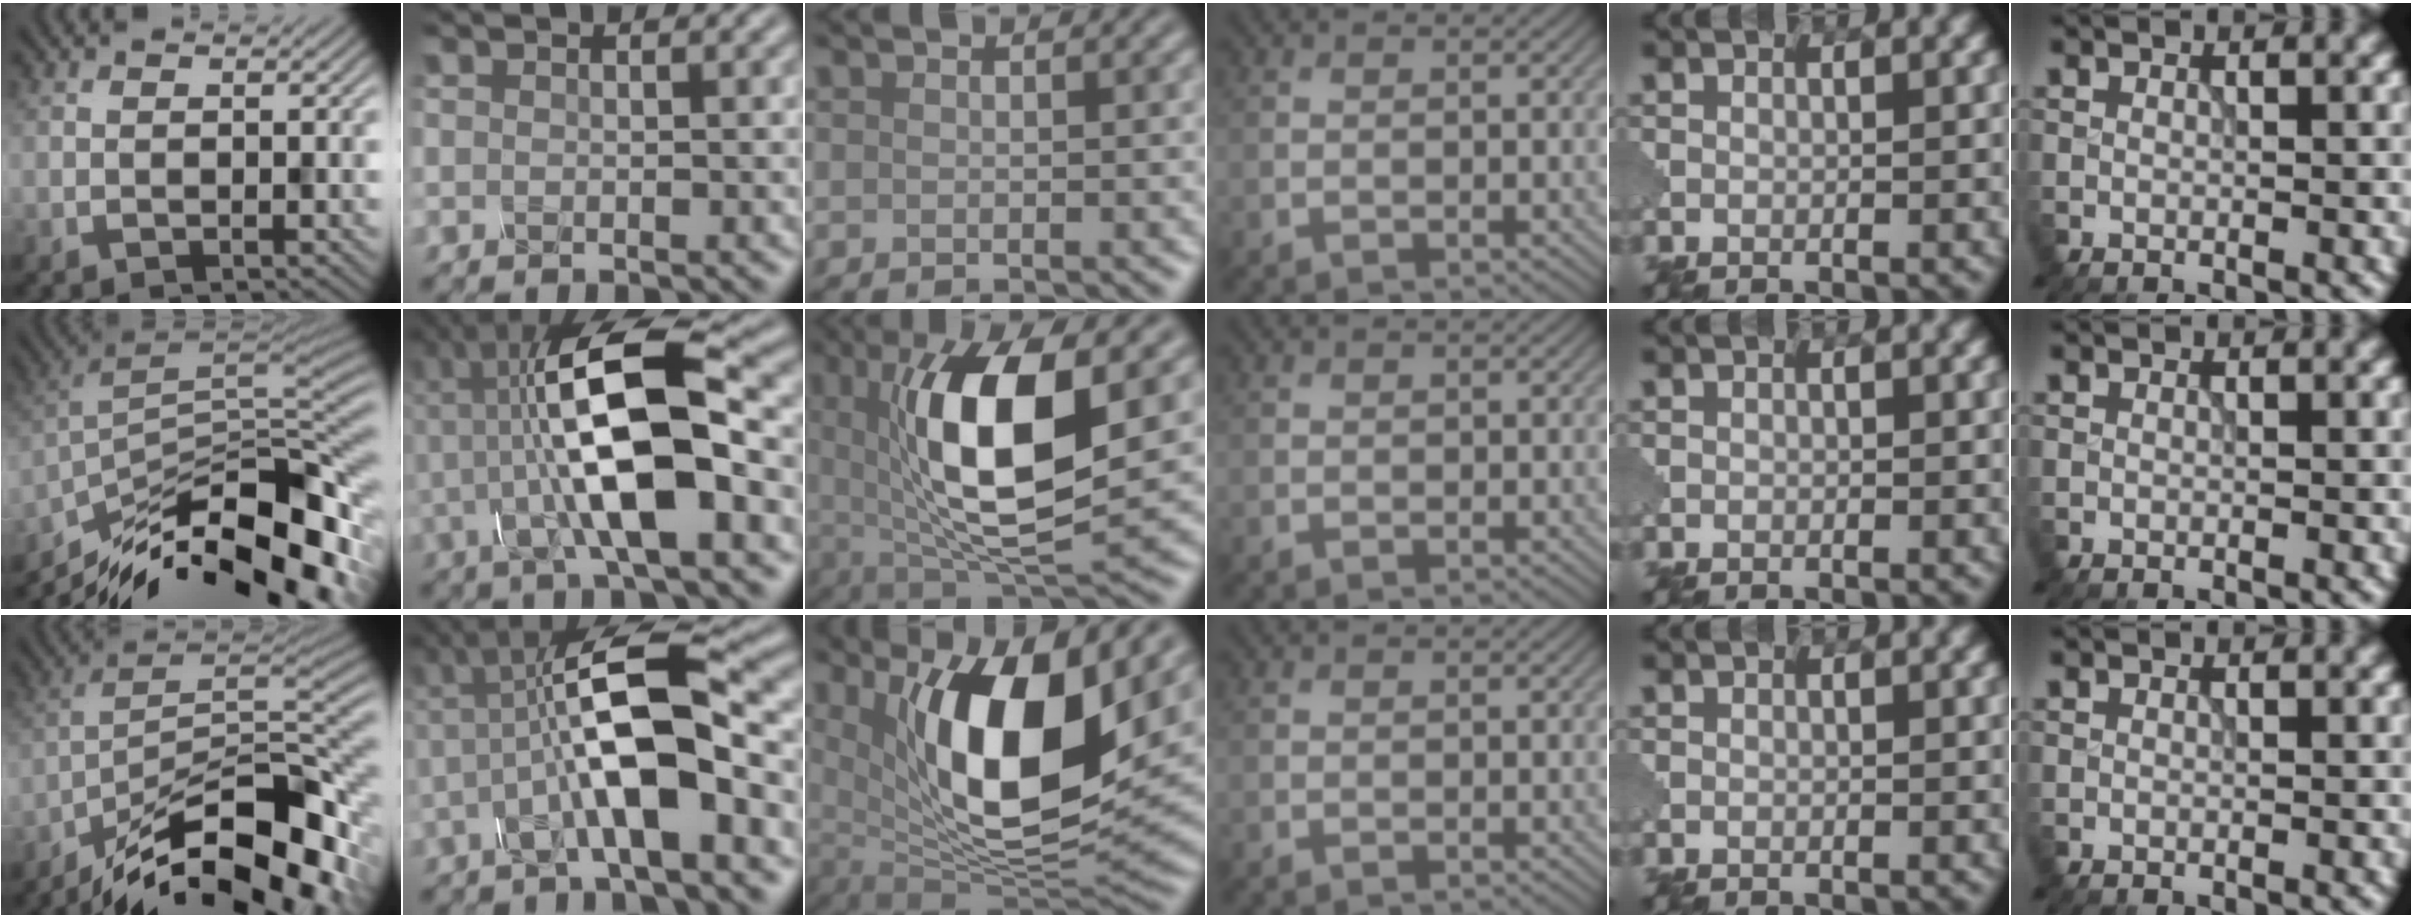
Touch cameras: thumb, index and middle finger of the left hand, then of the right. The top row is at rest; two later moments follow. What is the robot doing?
{"motion": "assemble", "object": "glue stick"}